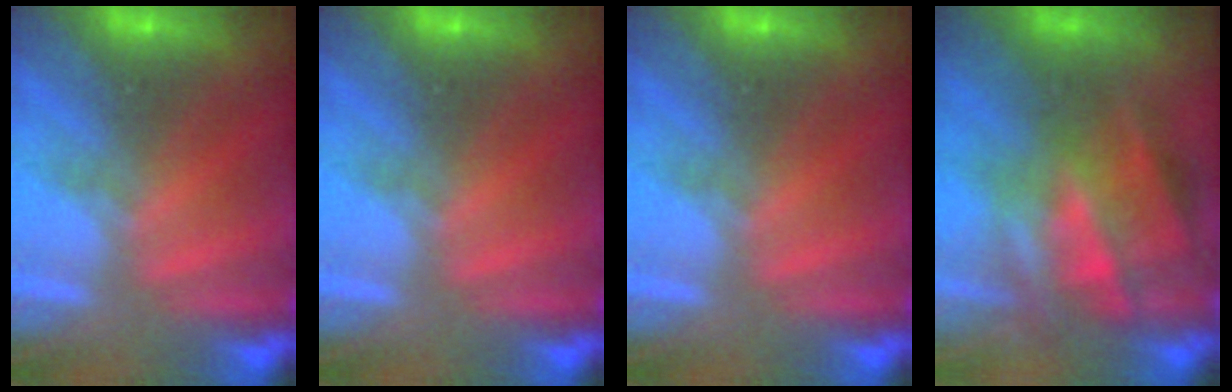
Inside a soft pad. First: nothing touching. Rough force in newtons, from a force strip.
{"total": 0.0}
{"total": 0.0}
{"total": 4.7}